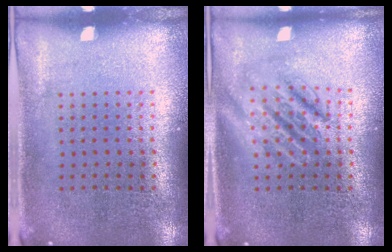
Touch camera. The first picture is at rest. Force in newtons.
{"total": 2.7, "press": 2.7, "slide": 0.3}